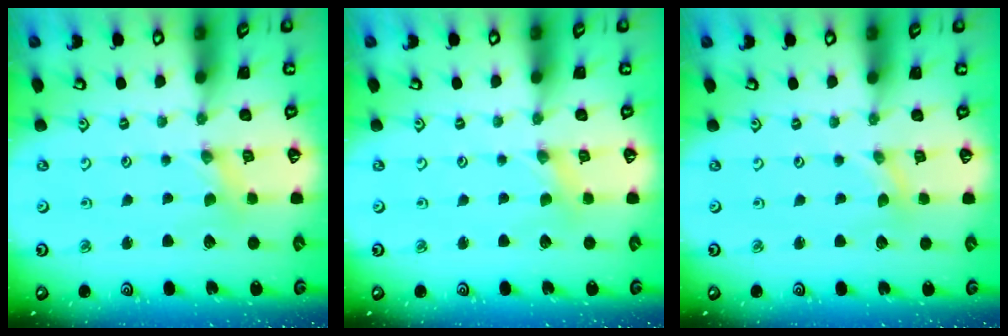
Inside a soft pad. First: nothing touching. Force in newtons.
{"total": 0.0}
{"total": 0.0}